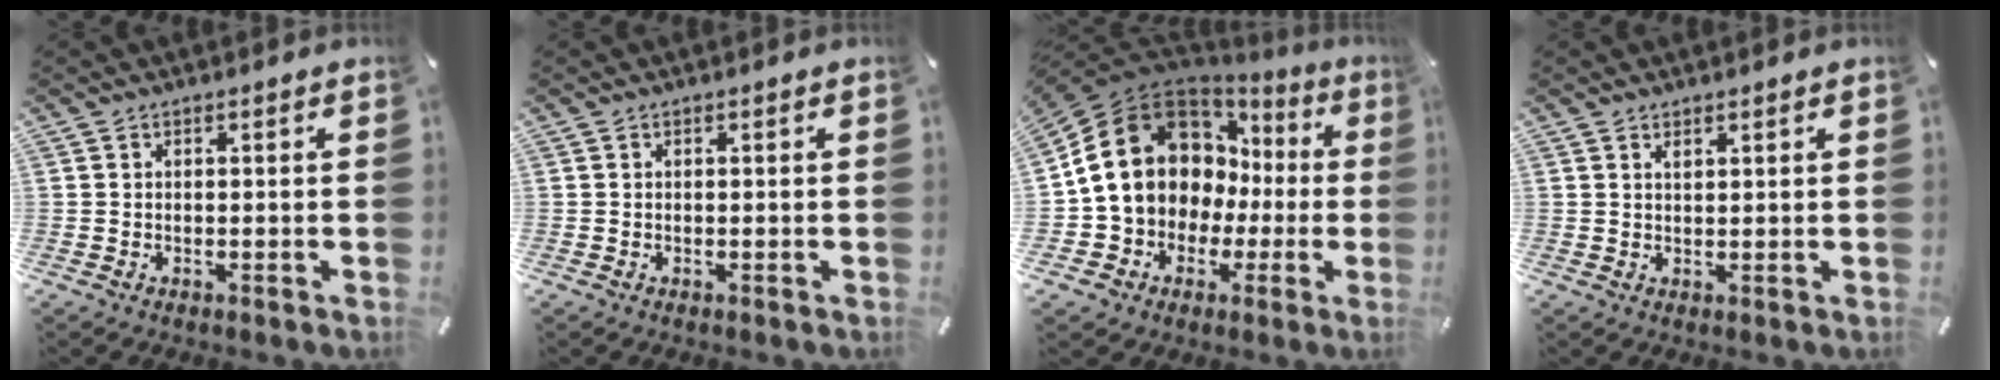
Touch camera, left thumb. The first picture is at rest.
{"total": 0.0}
{"total": 18.1, "force": [3.1, 15.2, 9.4], "torque": [-0.187, -0.013, 0.066]}
{"total": 1.2, "force": [1.1, 0.3, 0.6], "torque": [-0.012, -0.001, 0.020]}